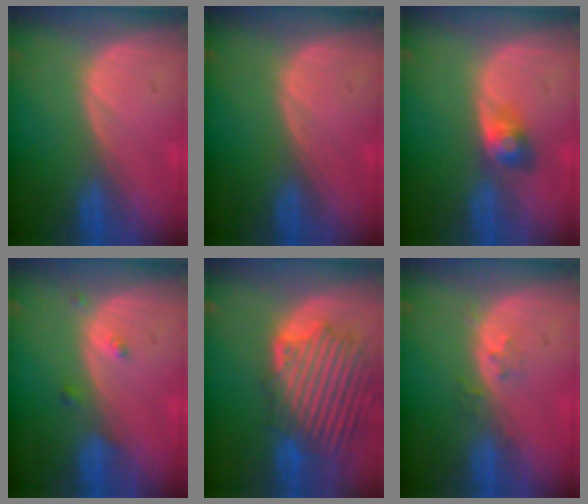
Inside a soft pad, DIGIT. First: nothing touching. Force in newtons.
{"total": 0.0}
{"total": 3.1, "press": 3.1, "slide": 0.1}
{"total": 1.6, "press": 1.5, "slide": 0.1}
{"total": 11.7, "press": 11.1, "slide": 3.8}
{"total": 2.1, "press": 1.8, "slide": 1.2}